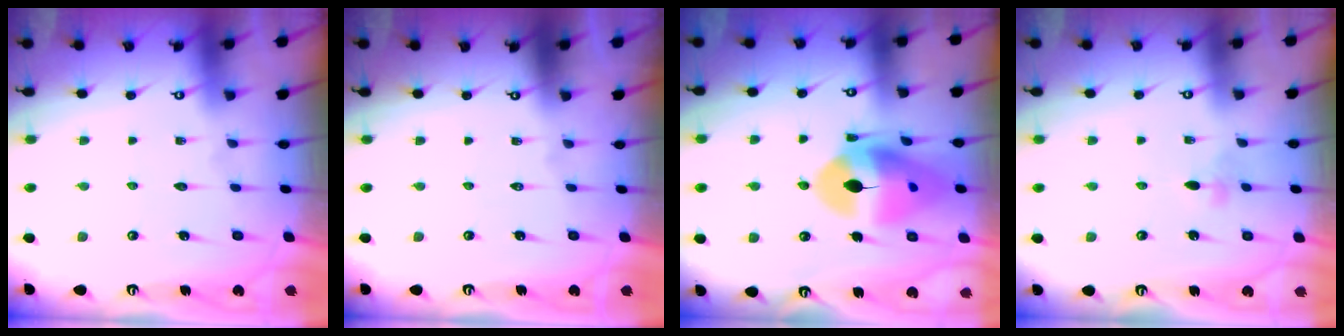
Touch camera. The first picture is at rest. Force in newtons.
{"total": 0.0}
{"total": 16.8, "press": 16.7, "slide": 1.6}
{"total": 3.5, "press": 3.4, "slide": 0.8}